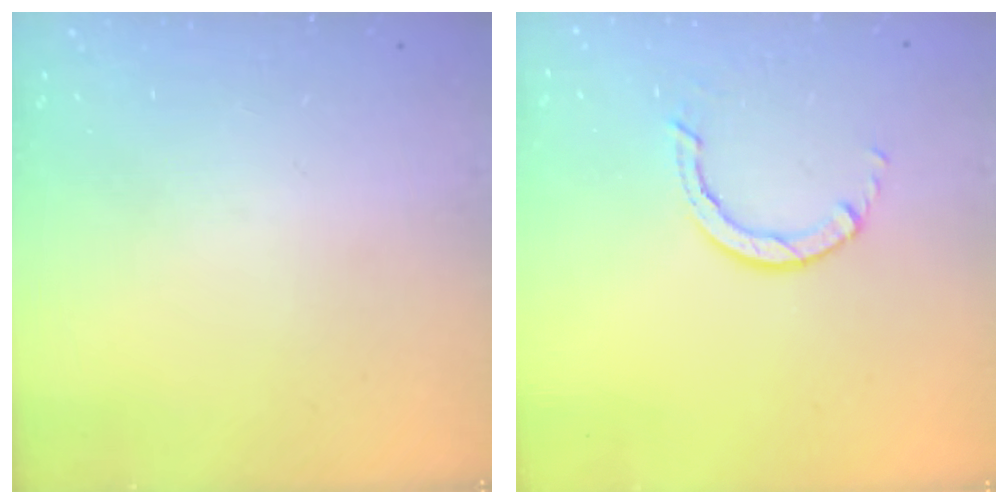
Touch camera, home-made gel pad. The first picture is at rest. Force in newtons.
{"total": 2.8, "press": 2.8, "slide": 0.2}